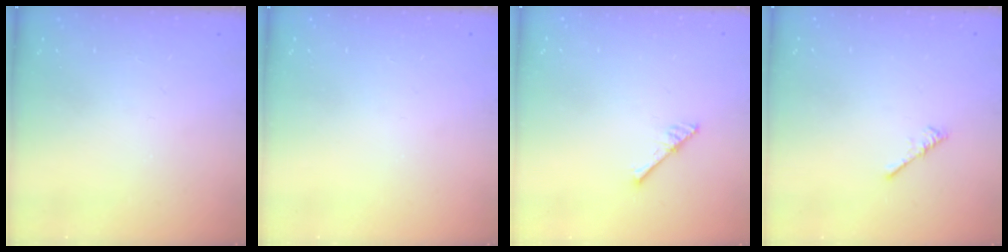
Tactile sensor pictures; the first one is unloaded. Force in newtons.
{"total": 0.0}
{"total": 3.0, "press": 3.0, "slide": 0.3}
{"total": 0.0}